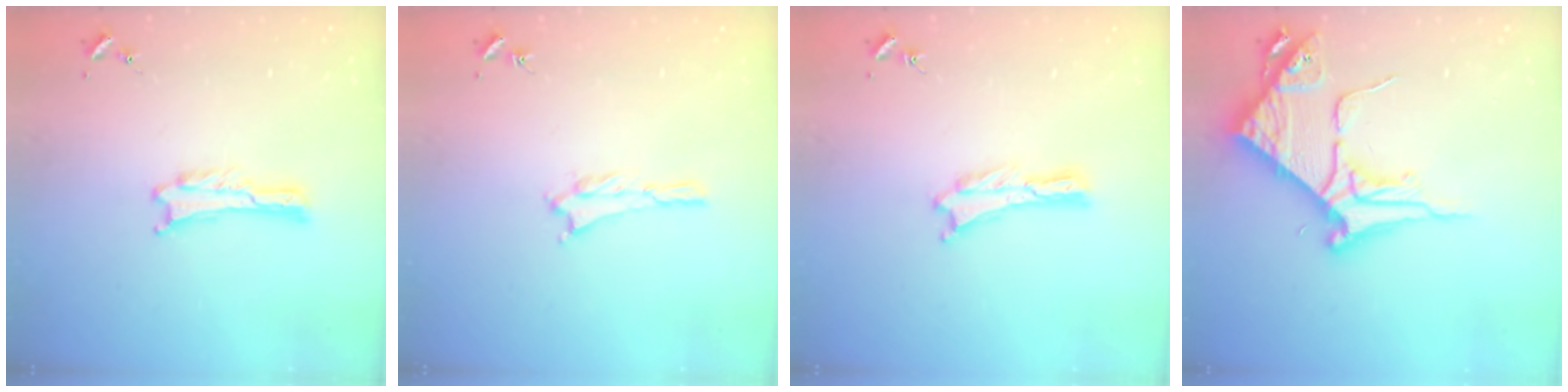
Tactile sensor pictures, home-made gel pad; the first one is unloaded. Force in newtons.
{"total": 1.4, "press": 1.4, "slide": 0.3}
{"total": 0.0}
{"total": 8.9, "press": 8.9, "slide": 0.8}